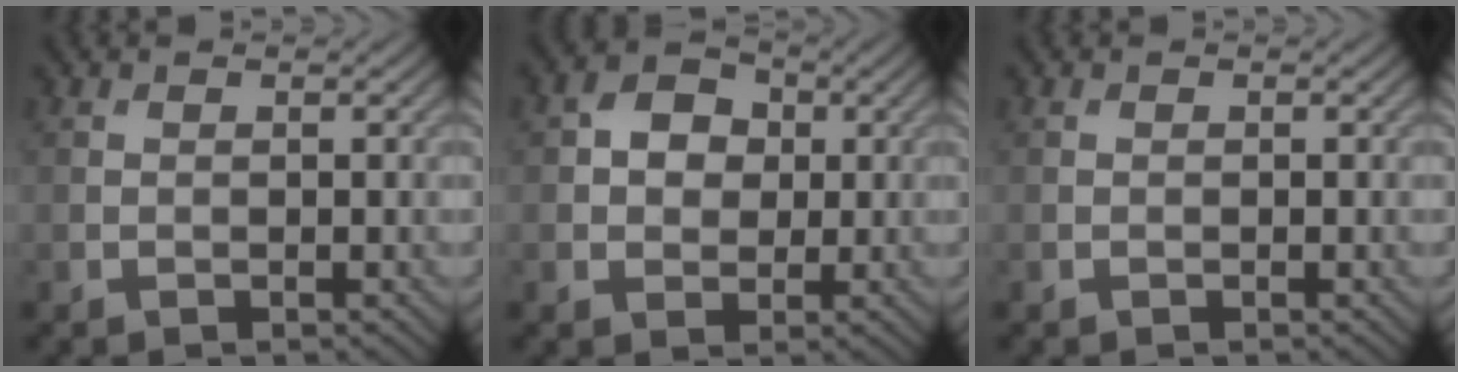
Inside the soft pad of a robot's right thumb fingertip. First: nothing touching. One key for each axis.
{"total": 4.5, "fx": 0.7, "fy": 3.7, "fz": 2.5, "tx": -0.046, "ty": 0.009, "tz": 0.000}
{"total": 0.0}